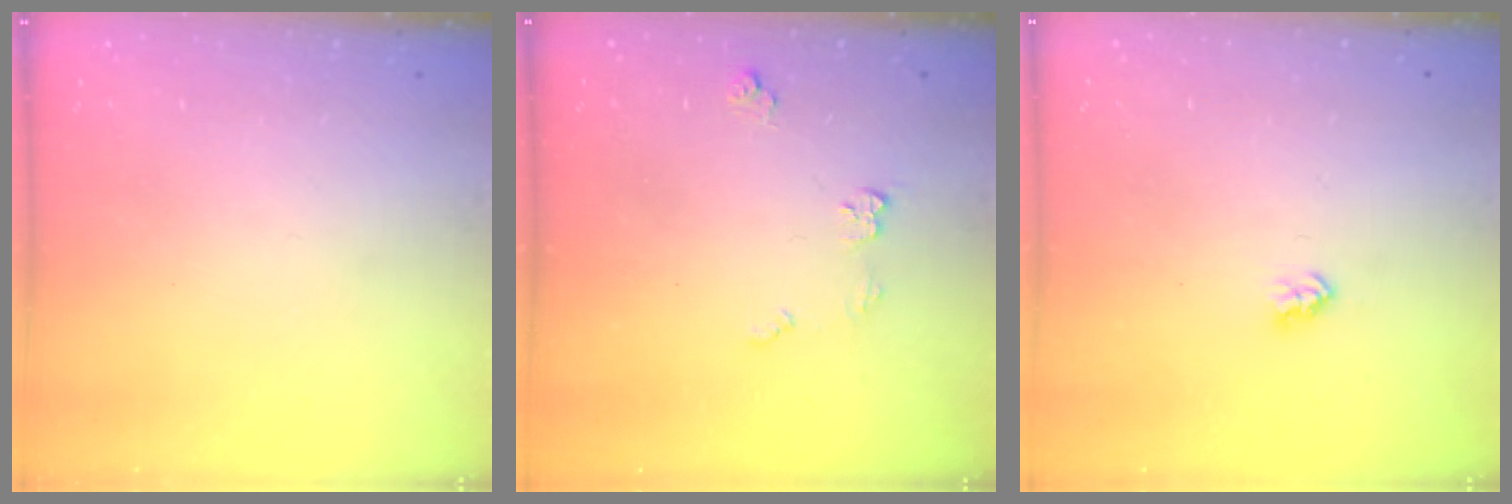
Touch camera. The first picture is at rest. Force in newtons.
{"total": 5.9, "press": 5.8, "slide": 0.6}
{"total": 2.7, "press": 2.7, "slide": 0.4}